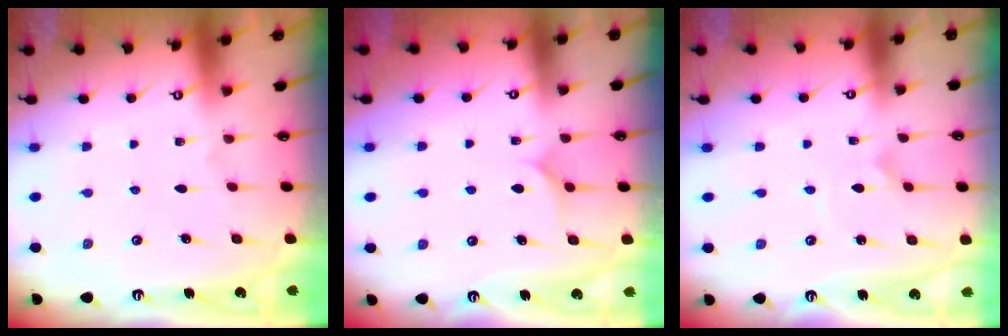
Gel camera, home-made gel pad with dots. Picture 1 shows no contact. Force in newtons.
{"total": 6.9, "press": 6.8, "slide": 0.6}
{"total": 1.2, "press": 1.2, "slide": 0.0}